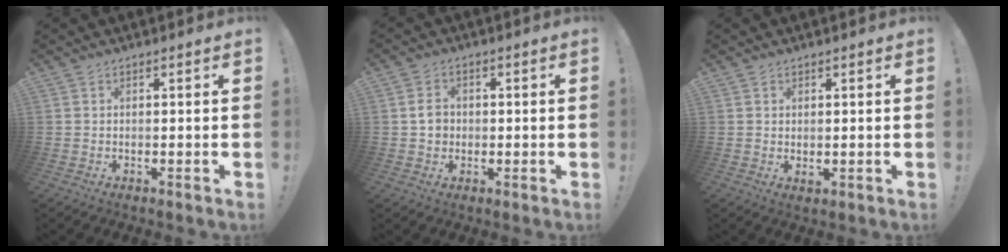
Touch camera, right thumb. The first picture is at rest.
{"total": 4.6, "force": [-0.1, 3.9, 2.3], "torque": [-0.036, 0.008, 0.001]}
{"total": 1.1, "force": [0.8, 0.5, 0.6], "torque": [-0.009, -0.001, 0.015]}